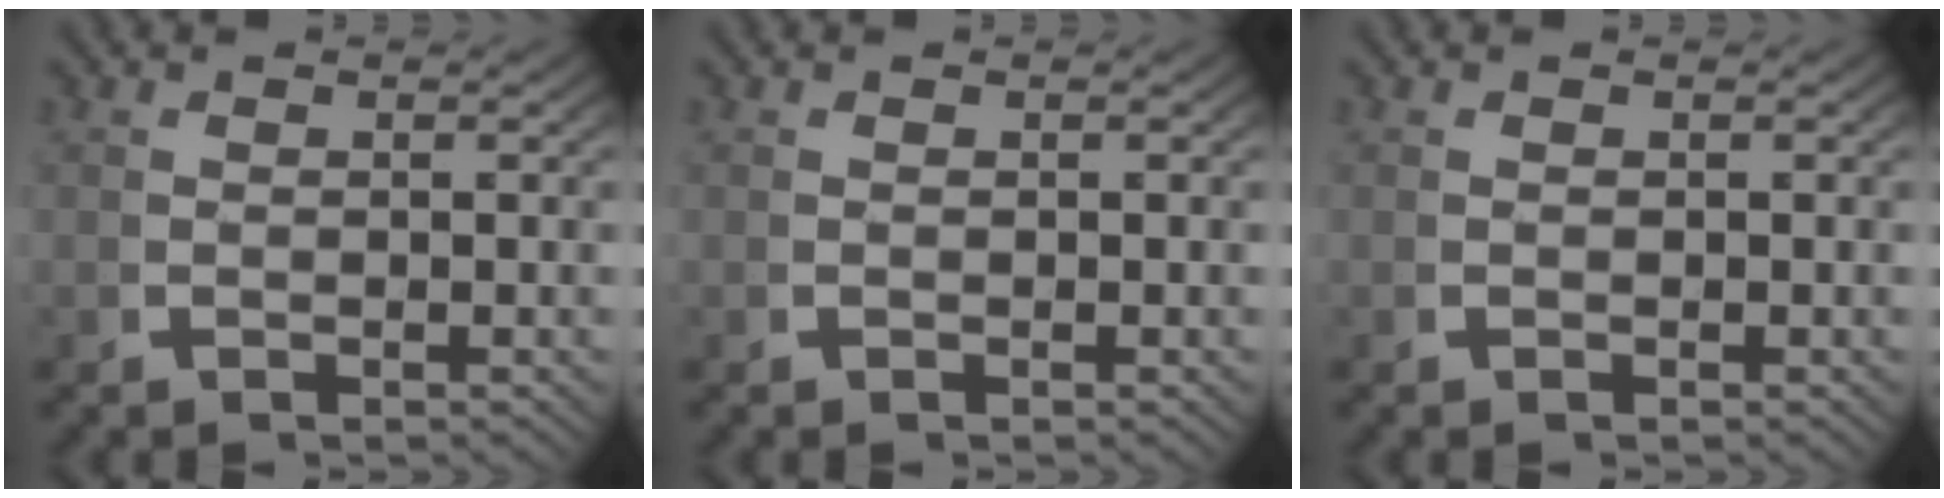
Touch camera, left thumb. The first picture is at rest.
{"total": 0.0}
{"total": 0.0}